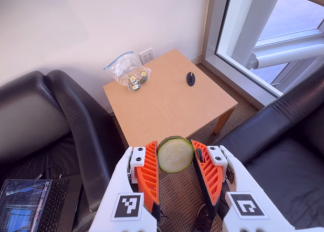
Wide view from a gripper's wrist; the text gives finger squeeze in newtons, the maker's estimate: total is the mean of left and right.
{"total": 8.9, "left": 9.1, "right": 8.8}